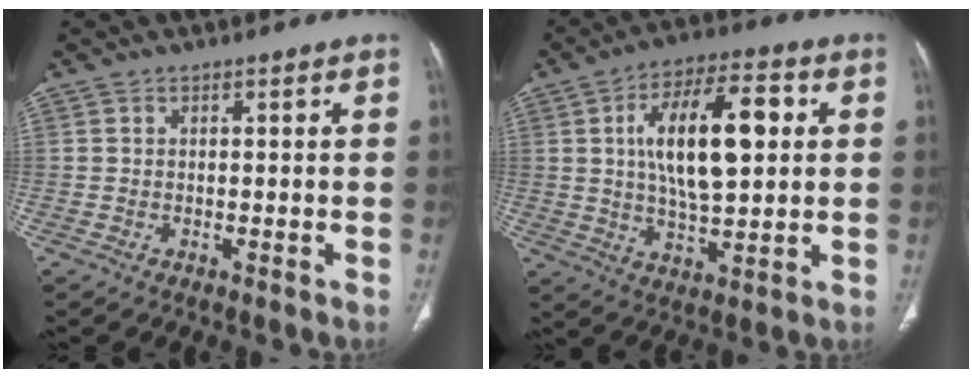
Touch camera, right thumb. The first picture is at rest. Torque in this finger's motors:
{"motor_torque": [1.23, 1.87, 1.21, 1.21, 0.30]}